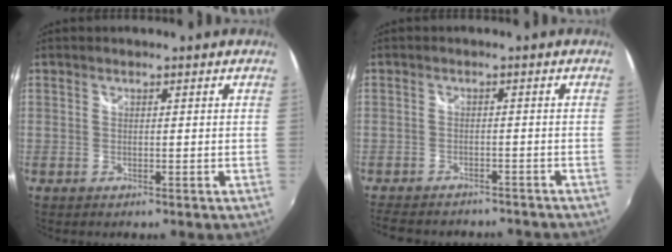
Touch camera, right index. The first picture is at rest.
{"total": 10.0, "force": [-8.4, 4.1, 3.5], "torque": [-0.091, -0.007, -0.125]}